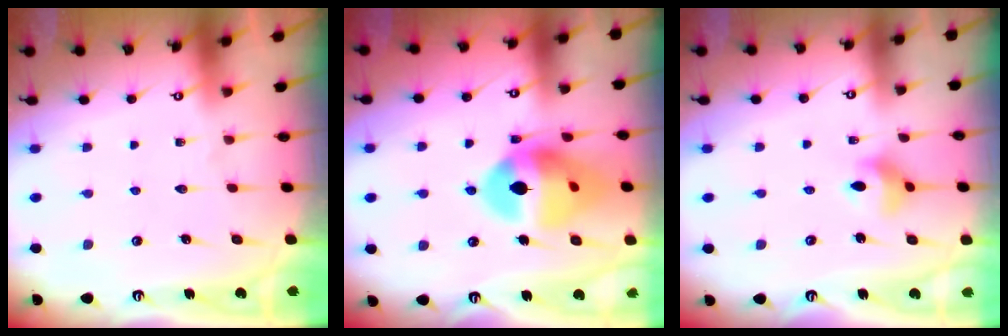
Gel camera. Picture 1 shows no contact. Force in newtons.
{"total": 15.6, "press": 14.5, "slide": 5.7}
{"total": 6.8, "press": 6.5, "slide": 2.0}